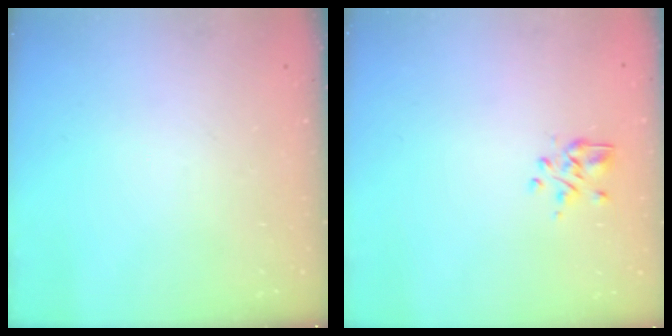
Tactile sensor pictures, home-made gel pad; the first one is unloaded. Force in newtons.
{"total": 2.9, "press": 2.7, "slide": 1.1}